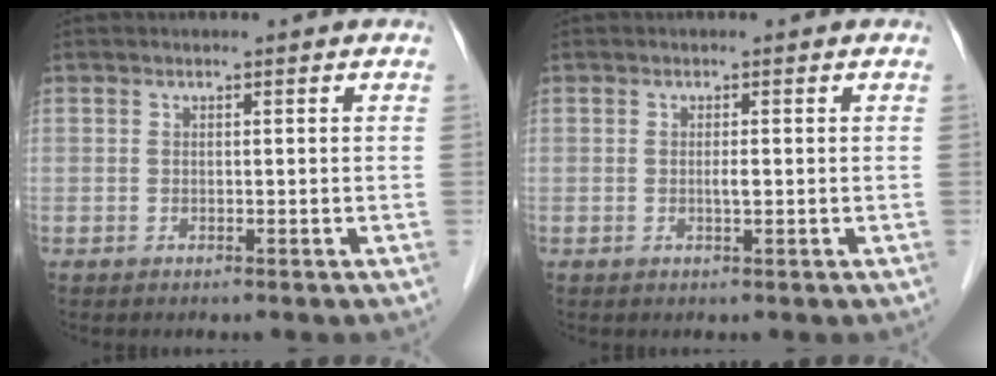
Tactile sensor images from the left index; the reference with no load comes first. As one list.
[{"total": 0.9, "force": [-0.2, 0.0, 0.8], "torque": [-0.018, -0.005, -0.004]}]